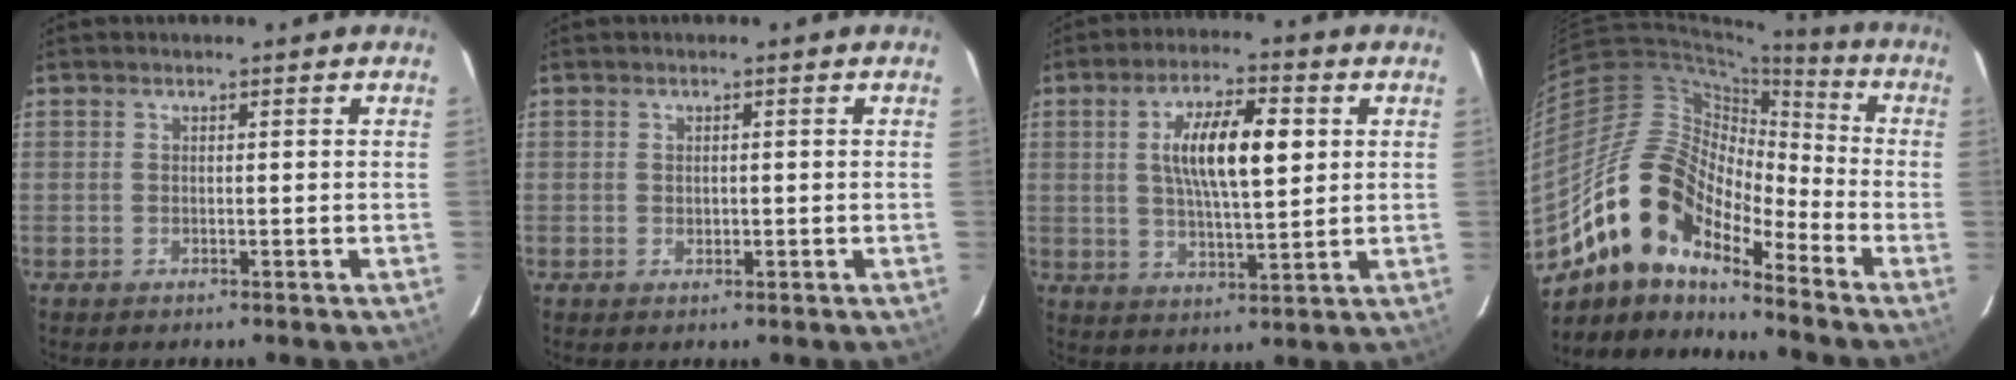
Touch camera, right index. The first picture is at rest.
{"total": 1.0, "force": [0.0, 0.8, 0.6], "torque": [-0.009, 0.003, 0.001]}
{"total": 11.6, "force": [2.6, 3.7, 10.7], "torque": [-0.188, 0.009, 0.046]}
{"total": 15.4, "force": [-11.4, 5.9, 8.4], "torque": [-0.141, 0.009, -0.228]}